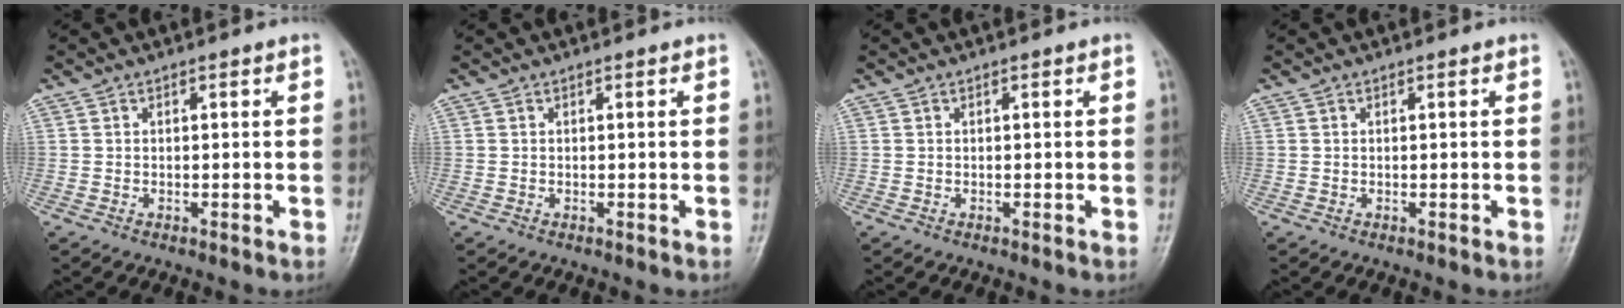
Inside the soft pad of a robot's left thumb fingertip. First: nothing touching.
{"total": 0.0}
{"total": 0.0}
{"total": 0.0}